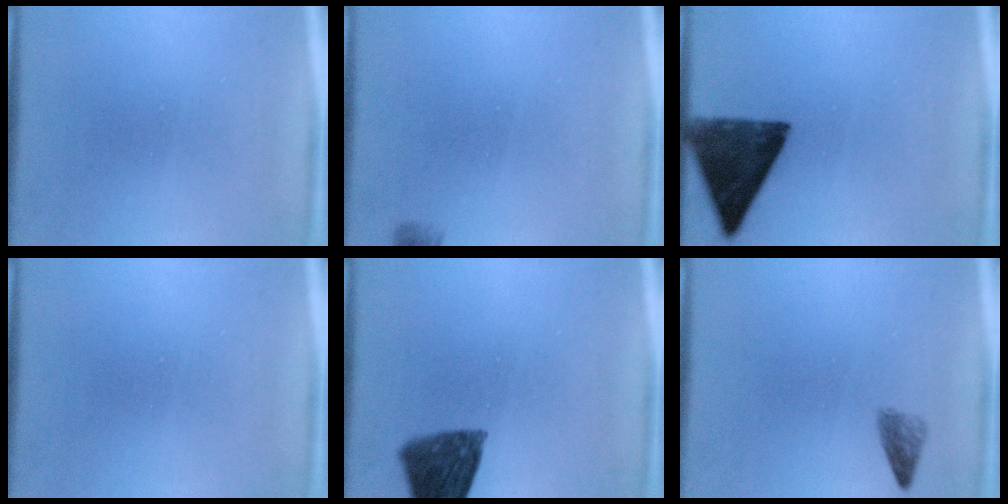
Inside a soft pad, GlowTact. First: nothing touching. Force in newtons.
{"total": 2.9}
{"total": 13.2}
{"total": 0.0}
{"total": 11.4}
{"total": 1.7}